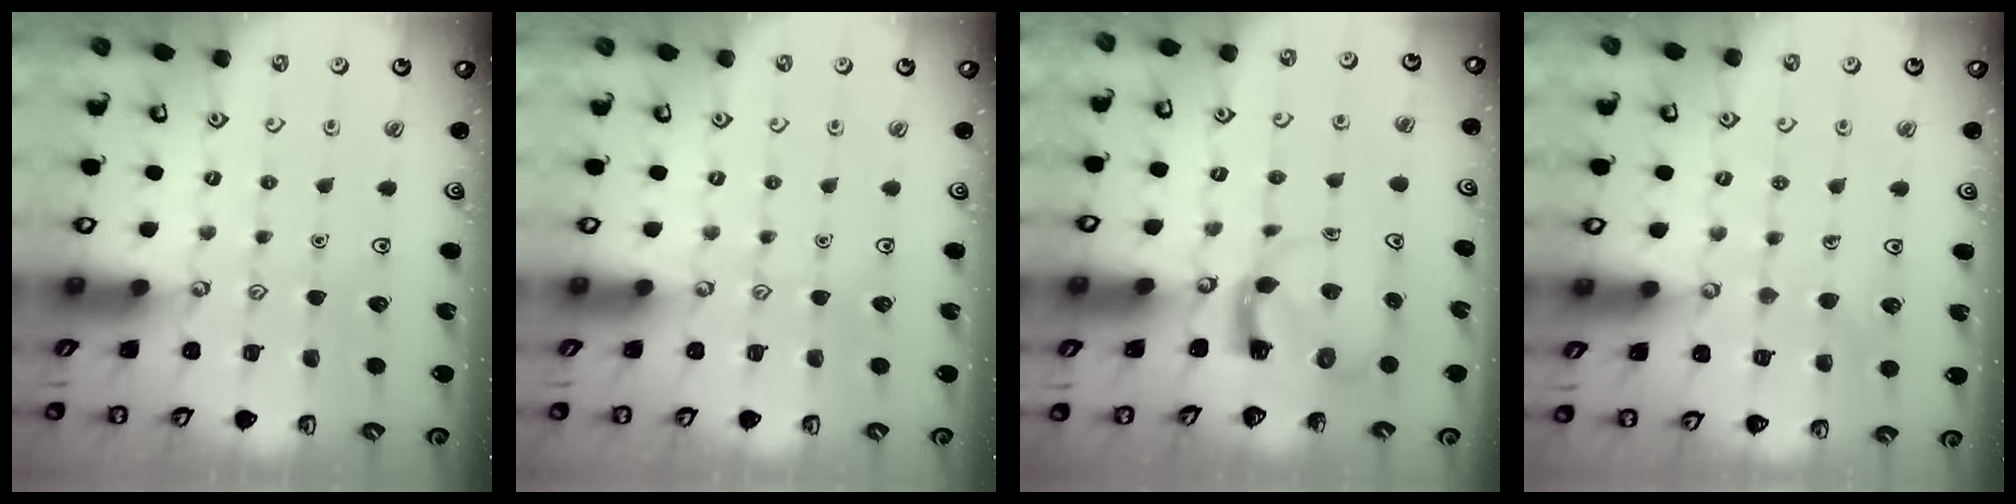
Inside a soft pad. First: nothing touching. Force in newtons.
{"total": 0.0}
{"total": 4.0, "press": 4.0, "slide": 0.6}
{"total": 4.9, "press": 4.9, "slide": 0.3}